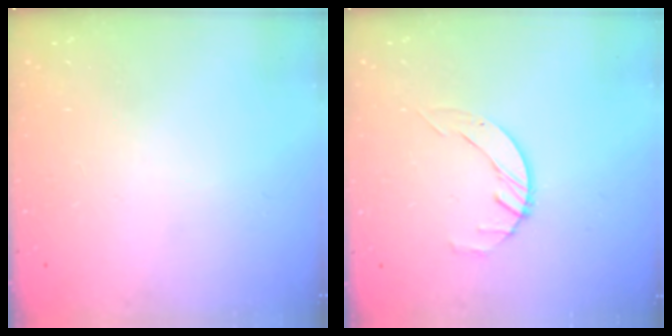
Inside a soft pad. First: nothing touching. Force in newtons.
{"total": 2.0, "press": 2.0, "slide": 0.3}